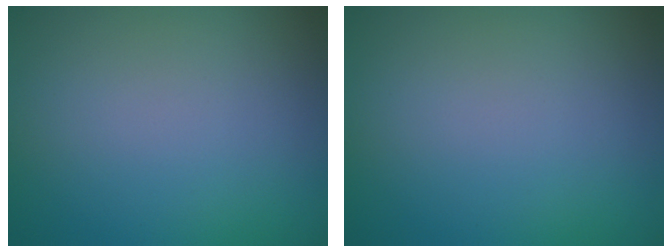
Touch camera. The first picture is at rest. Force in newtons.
{"total": 0.0}